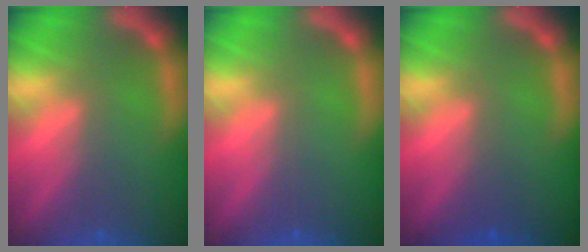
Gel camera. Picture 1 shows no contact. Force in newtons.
{"total": 0.0}
{"total": 0.9}